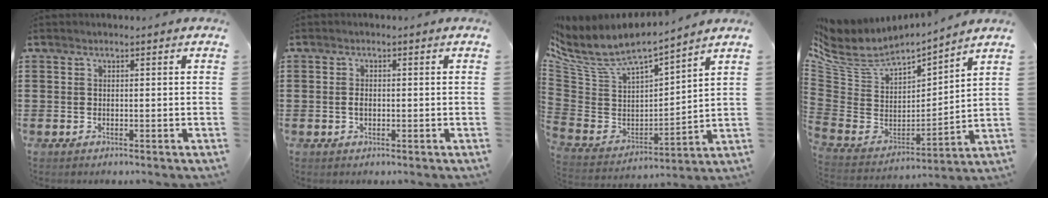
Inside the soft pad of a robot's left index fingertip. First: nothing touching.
{"total": 1.4, "force": [-0.3, 0.8, 1.1], "torque": [-0.030, 0.000, -0.008]}
{"total": 7.2, "force": [5.8, 2.6, 3.4], "torque": [-0.096, -0.044, 0.097]}
{"total": 5.7, "force": [3.9, 2.9, 3.0], "torque": [-0.089, -0.038, 0.061]}